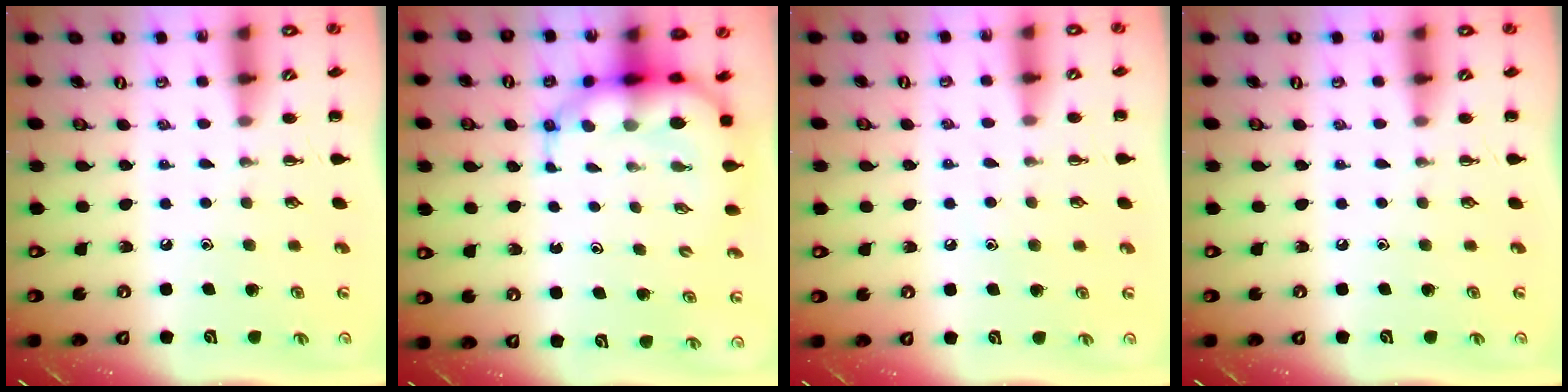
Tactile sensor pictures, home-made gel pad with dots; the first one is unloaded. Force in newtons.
{"total": 8.7, "press": 8.3, "slide": 2.7}
{"total": 5.5, "press": 5.4, "slide": 1.3}
{"total": 0.0}